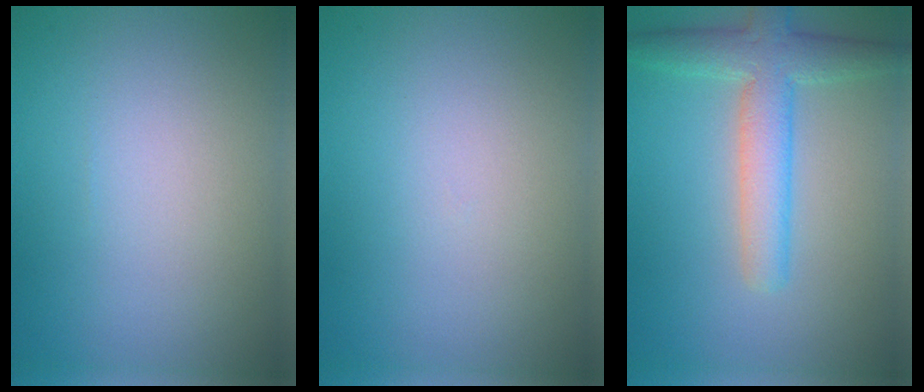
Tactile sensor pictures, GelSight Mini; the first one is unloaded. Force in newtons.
{"total": 0.0}
{"total": 4.9, "press": 4.9, "slide": 0.2}